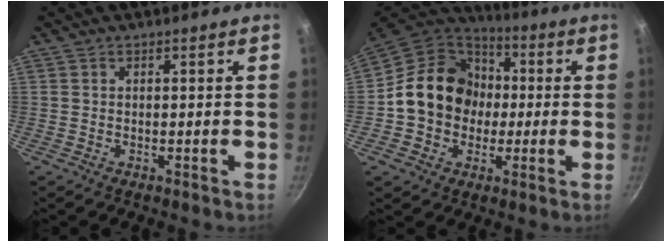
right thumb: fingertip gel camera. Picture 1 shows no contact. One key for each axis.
{"total": 17.4, "fx": 0.0, "fy": 14.8, "fz": 9.1, "tx": -0.127, "ty": 0.039, "tz": -0.010}